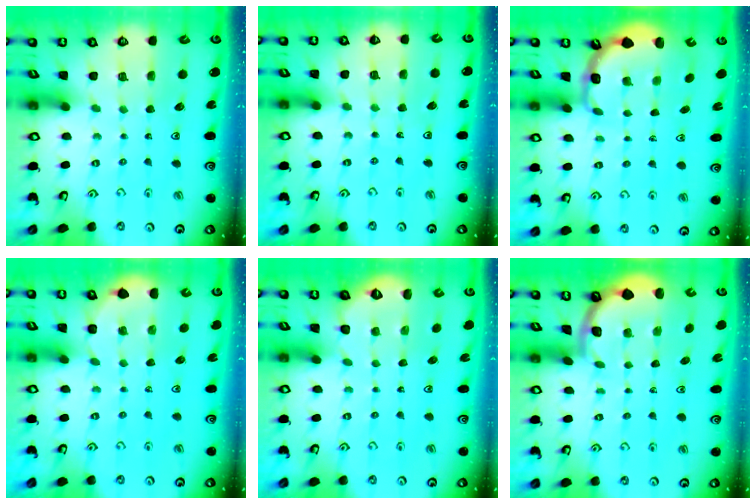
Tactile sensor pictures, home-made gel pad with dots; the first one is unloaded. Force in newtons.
{"total": 2.4, "press": 2.1, "slide": 1.2}
{"total": 3.3, "press": 2.5, "slide": 2.2}
{"total": 3.0, "press": 2.9, "slide": 0.9}
{"total": 1.9, "press": 0.7, "slide": 1.8}
{"total": 1.8, "press": 1.8, "slide": 0.1}